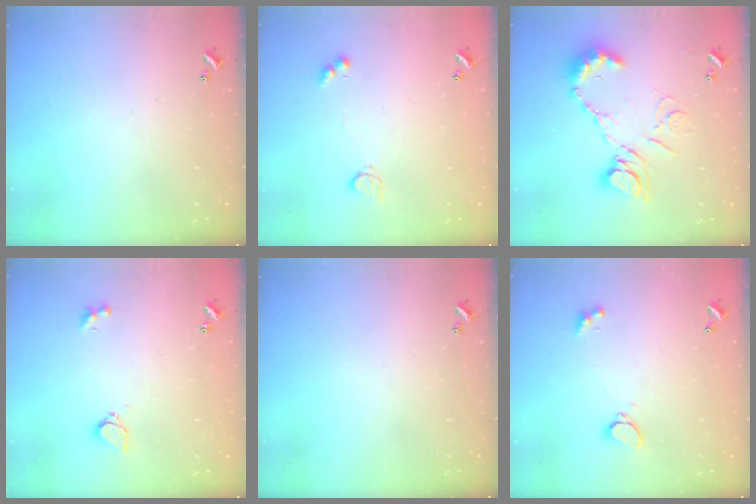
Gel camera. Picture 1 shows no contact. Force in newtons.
{"total": 3.6, "press": 3.6, "slide": 0.6}
{"total": 14.6, "press": 14.4, "slide": 1.8}
{"total": 4.3, "press": 4.2, "slide": 0.8}
{"total": 0.0}
{"total": 2.3, "press": 2.2, "slide": 0.7}